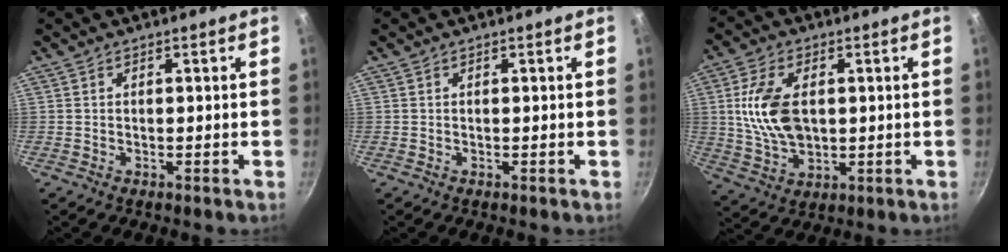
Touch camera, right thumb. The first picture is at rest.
{"total": 0.0}
{"total": 14.0, "force": [1.7, 8.6, 10.9], "torque": [-0.195, -0.004, 0.036]}